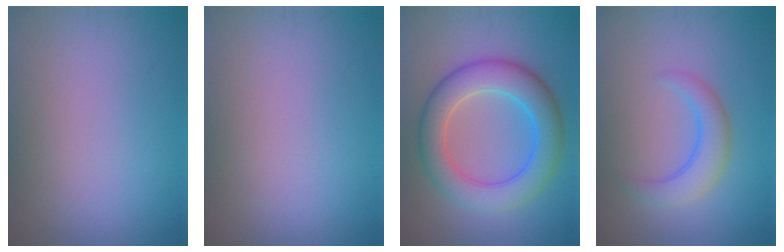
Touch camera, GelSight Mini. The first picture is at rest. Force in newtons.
{"total": 0.0}
{"total": 7.6, "press": 7.6, "slide": 0.2}
{"total": 3.0, "press": 3.0, "slide": 0.3}